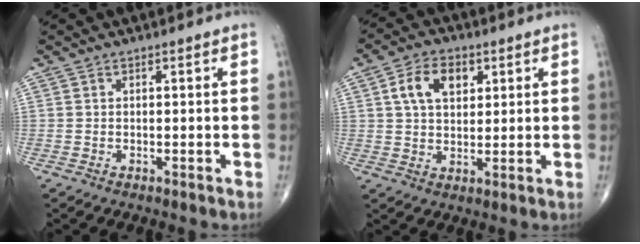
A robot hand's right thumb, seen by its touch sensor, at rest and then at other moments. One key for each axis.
{"total": 8.4, "fx": 2.9, "fy": 5.4, "fz": 5.7, "tx": -0.084, "ty": -0.001, "tz": 0.049}